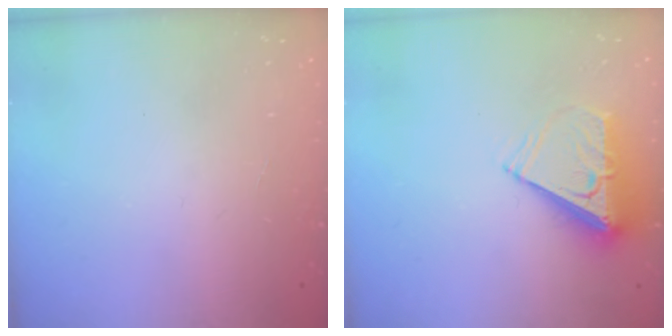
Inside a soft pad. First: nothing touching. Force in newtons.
{"total": 8.0, "press": 8.0, "slide": 0.5}